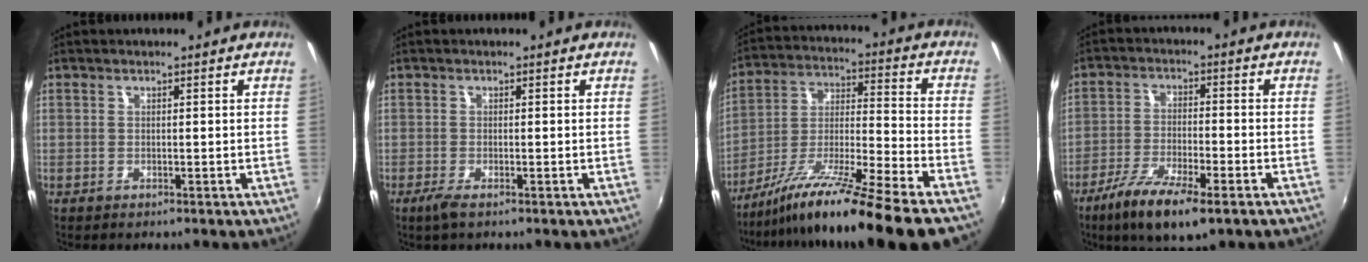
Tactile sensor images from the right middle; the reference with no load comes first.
{"total": 2.0, "force": [-1.3, 0.2, 1.5], "torque": [-0.030, -0.008, -0.025]}
{"total": 21.1, "force": [-16.0, -0.8, 13.7], "torque": [-0.228, -0.052, -0.268]}
{"total": 12.4, "force": [-7.8, 3.0, 9.1], "torque": [-0.193, -0.038, -0.143]}